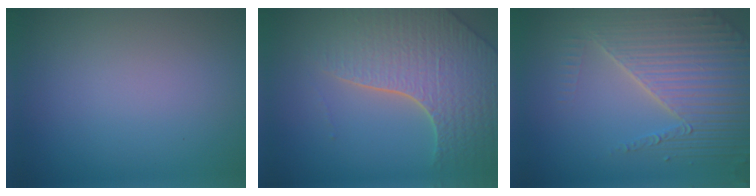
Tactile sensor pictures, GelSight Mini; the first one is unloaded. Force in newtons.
{"total": 7.6, "press": 5.8, "slide": 4.9}
{"total": 6.5, "press": 5.2, "slide": 3.9}